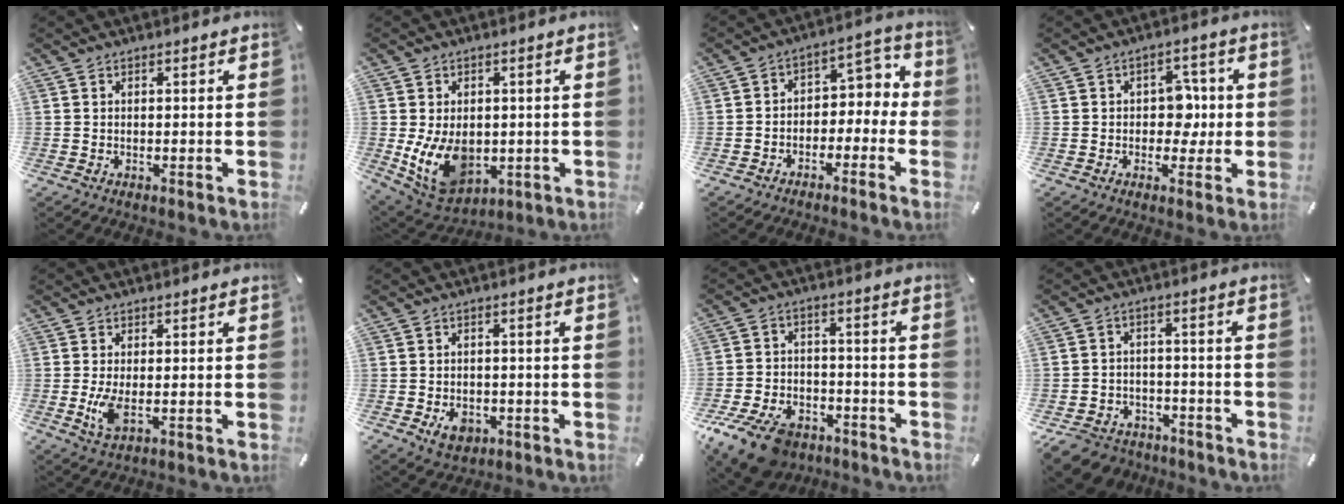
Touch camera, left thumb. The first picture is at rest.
{"total": 12.0, "force": [-1.6, 8.9, 8.0], "torque": [-0.146, 0.002, -0.022]}
{"total": 5.7, "force": [-1.8, 4.8, 2.5], "torque": [-0.028, 0.015, -0.040]}
{"total": 7.1, "force": [-0.1, 5.7, 4.2], "torque": [-0.055, 0.006, -0.006]}
{"total": 5.1, "force": [-0.4, 2.0, 4.7], "torque": [-0.113, -0.012, -0.012]}
{"total": 4.9, "force": [-1.6, 3.7, 2.8], "torque": [-0.047, 0.004, -0.029]}
{"total": 12.6, "force": [-8.4, 7.1, 6.3], "torque": [-0.120, 0.054, -0.149]}
{"total": 7.3, "force": [-5.3, 4.7, 1.9], "torque": [-0.044, 0.028, -0.102]}